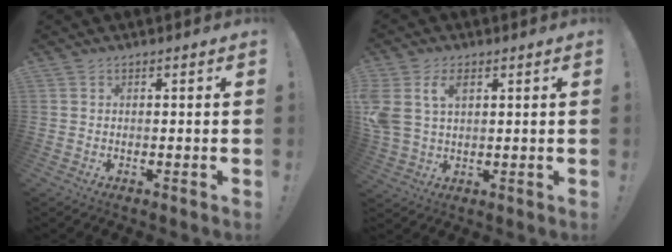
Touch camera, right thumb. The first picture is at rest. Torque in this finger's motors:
{"motor_torque": [2.13, 2.02, 0.63, -0.39, 0.15]}